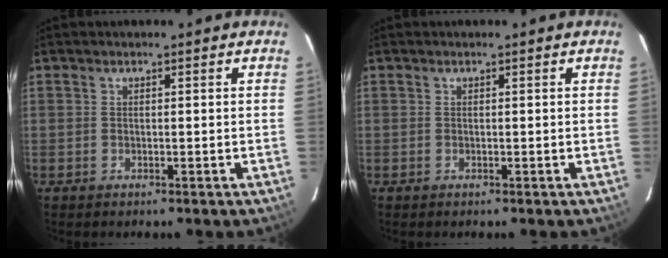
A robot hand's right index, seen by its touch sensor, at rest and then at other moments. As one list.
[{"total": 0.0}]